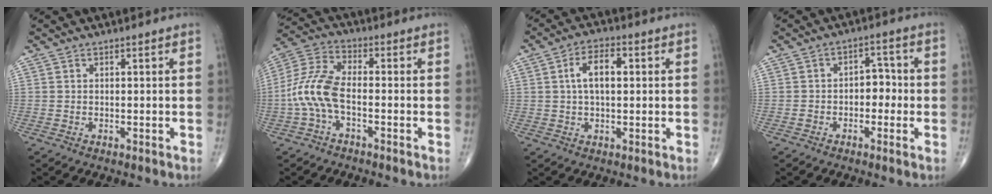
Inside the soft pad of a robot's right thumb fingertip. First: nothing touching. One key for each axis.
{"total": 9.3, "fx": -2.2, "fy": 3.4, "fz": 8.4, "tx": -0.203, "ty": 0.030, "tz": -0.051}
{"total": 6.8, "fx": 1.1, "fy": 3.4, "fz": 5.7, "tx": -0.097, "ty": 0.013, "tz": 0.015}
{"total": 4.8, "fx": -0.9, "fy": 3.3, "fz": 3.3, "tx": -0.023, "ty": 0.024, "tz": -0.022}